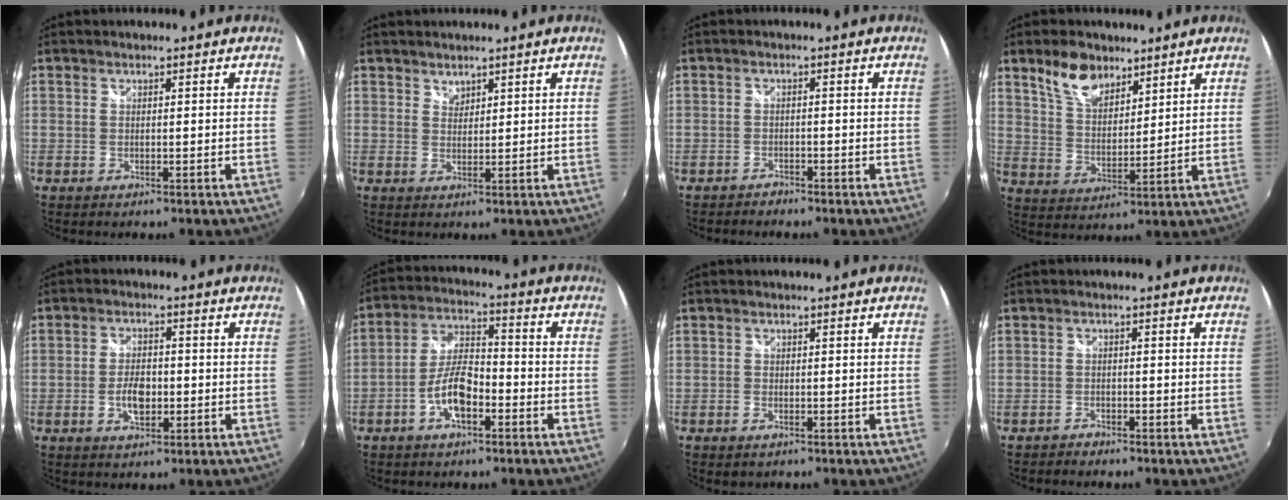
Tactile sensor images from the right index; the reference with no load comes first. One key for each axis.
{"total": 1.9, "fx": 1.6, "fy": 0.9, "fz": 0.2, "tx": 0.004, "ty": 0.002, "tz": 0.029}
{"total": 2.2, "fx": -2.1, "fy": 0.7, "fz": 0.0, "tx": -0.009, "ty": -0.005, "tz": -0.039}
{"total": 8.6, "fx": 6.1, "fy": 4.4, "fz": 4.2, "tx": -0.075, "ty": 0.011, "tz": 0.117}
{"total": 5.4, "fx": -1.4, "fy": 2.9, "fz": 4.3, "tx": -0.086, "ty": 0.001, "tz": -0.024}
{"total": 8.7, "fx": -4.0, "fy": 3.6, "fz": 6.8, "tx": -0.144, "ty": 0.013, "tz": -0.071}
{"total": 1.4, "fx": -1.0, "fy": 1.0, "fz": 0.3, "tx": -0.009, "ty": -0.004, "tz": -0.017}
{"total": 2.2, "fx": -2.1, "fy": 0.6, "fz": 0.1, "tx": -0.011, "ty": -0.005, "tz": -0.039}